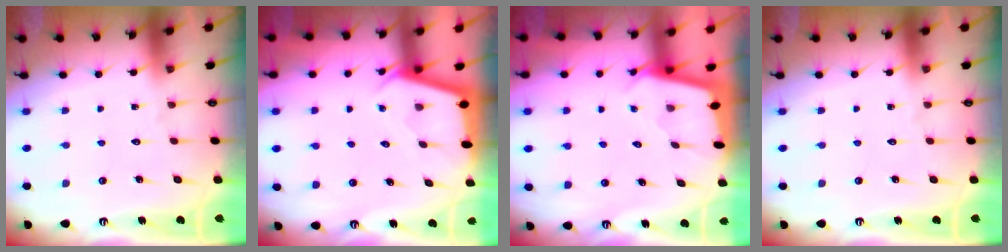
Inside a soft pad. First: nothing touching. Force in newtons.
{"total": 2.6, "press": 2.6, "slide": 0.2}
{"total": 1.9, "press": 1.9, "slide": 0.1}
{"total": 0.0}